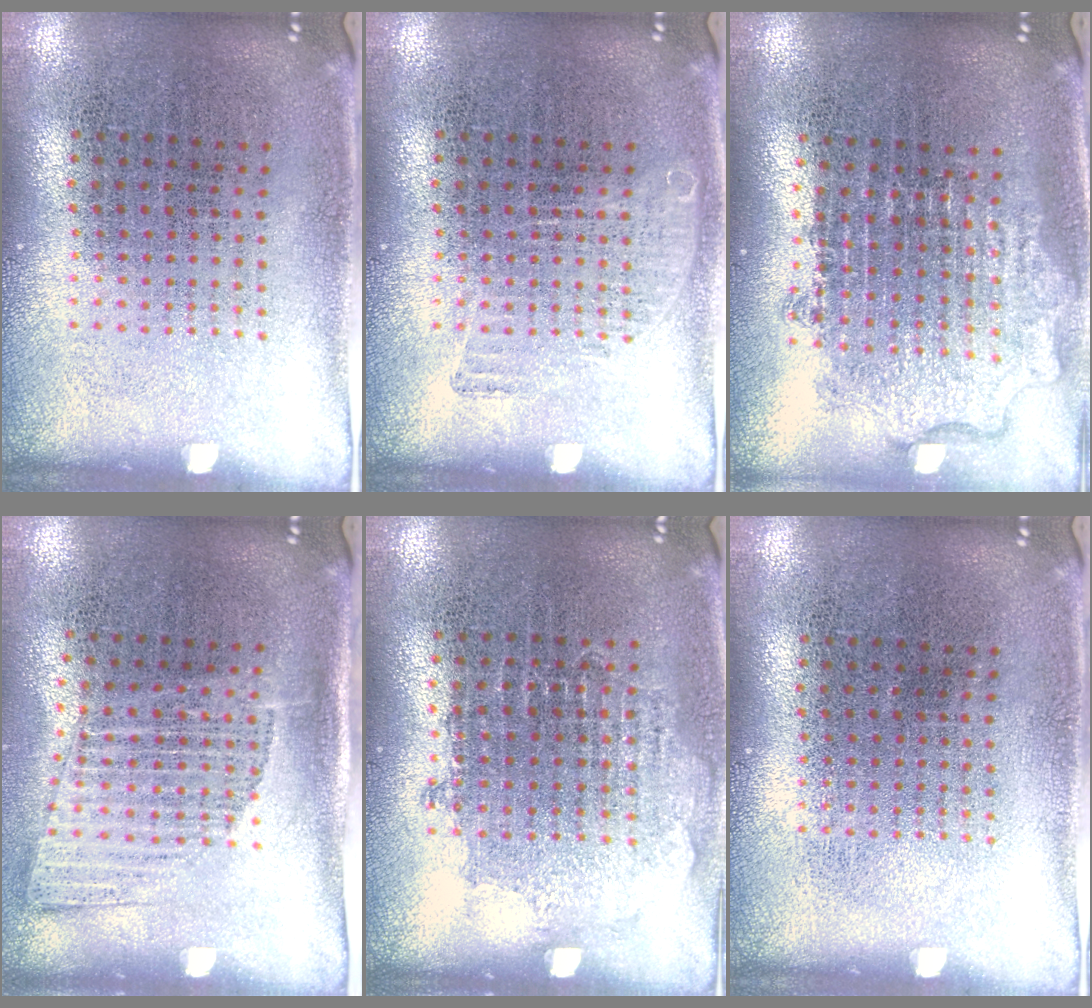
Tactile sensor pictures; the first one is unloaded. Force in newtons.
{"total": 0.8, "press": 0.8, "slide": 0.1}
{"total": 1.9, "press": 1.5, "slide": 1.2}
{"total": 1.3, "press": 1.0, "slide": 0.8}
{"total": 0.8, "press": 0.8, "slide": 0.2}
{"total": 0.0}